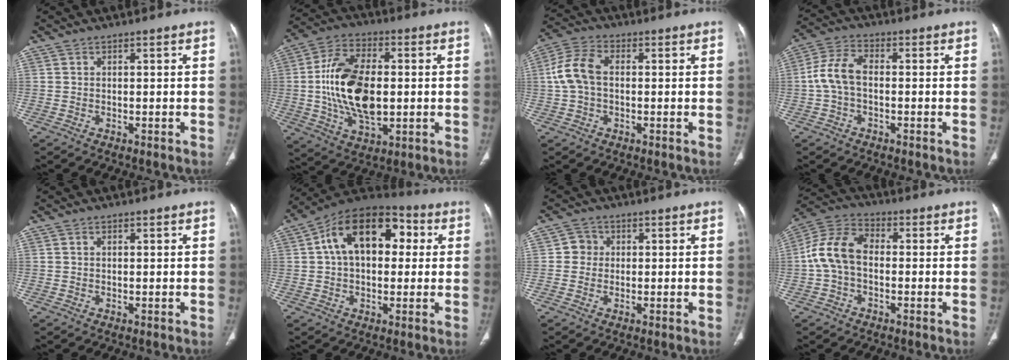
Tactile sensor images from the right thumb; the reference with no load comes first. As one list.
[{"total": 17.7, "force": [-0.1, 10.0, 14.6], "torque": [-0.268, 0.007, 0.001]}, {"total": 7.9, "force": [0.3, 5.0, 6.0], "torque": [-0.130, 0.025, 0.000]}, {"total": 7.1, "force": [-0.6, 4.1, 5.8], "torque": [-0.121, 0.022, -0.019]}, {"total": 0.6, "force": [0.2, 0.4, 0.4], "torque": [-0.004, 0.001, 0.003]}, {"total": 17.6, "force": [3.7, 11.0, 13.2], "torque": [-0.179, 0.032, 0.049]}, {"total": 2.9, "force": [0.2, 2.8, 0.7], "torque": [0.009, 0.007, -0.001]}, {"total": 10.2, "force": [-0.6, 6.7, 7.6], "torque": [-0.146, 0.031, -0.024]}]